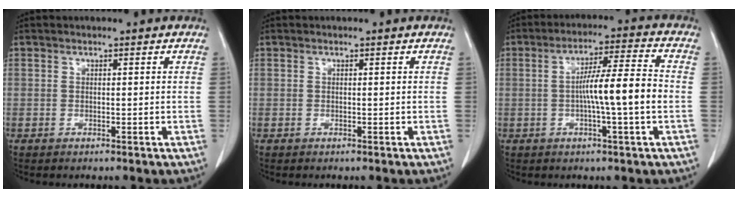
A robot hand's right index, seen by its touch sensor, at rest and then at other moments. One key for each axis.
{"total": 0.0}
{"total": 9.2, "fx": -1.1, "fy": -0.4, "fz": 9.1, "tx": -0.154, "ty": 0.011, "tz": -0.024}